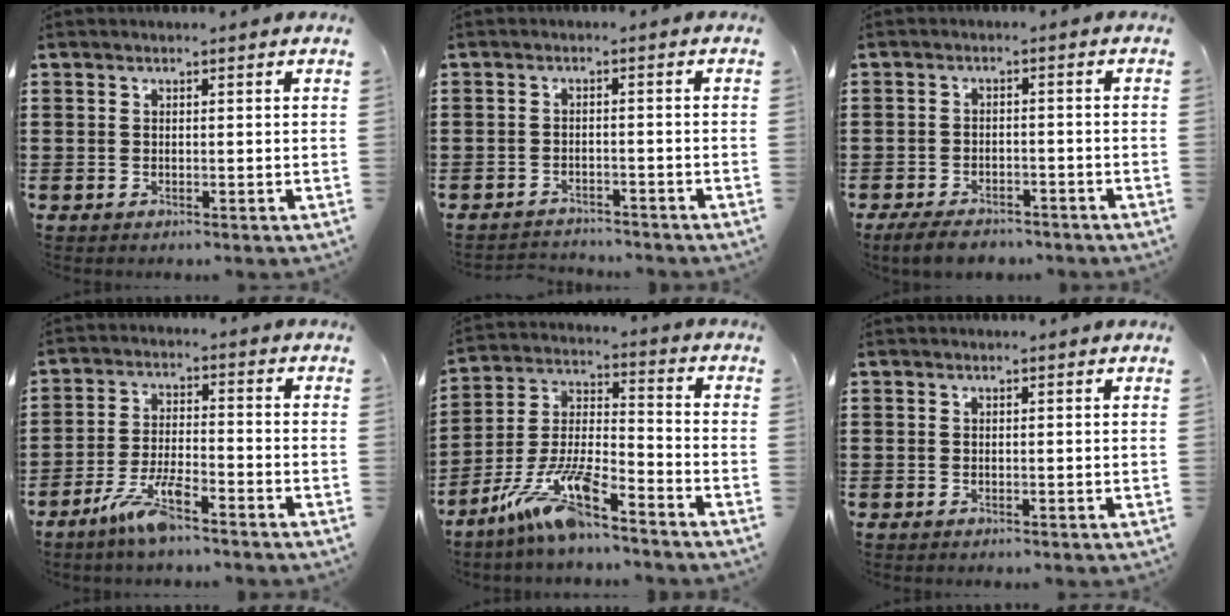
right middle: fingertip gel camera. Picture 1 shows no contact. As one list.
[{"total": 2.3, "force": [-2.3, 0.3, -0.1], "torque": [-0.005, -0.001, -0.050]}, {"total": 3.8, "force": [-3.5, 1.2, 1.2], "torque": [-0.033, 0.000, -0.073]}, {"total": 6.7, "force": [-4.7, 1.2, 4.5], "torque": [-0.097, -0.002, -0.090]}, {"total": 11.6, "force": [-8.9, 1.7, 7.3], "torque": [-0.166, 0.002, -0.179]}, {"total": 0.0}]